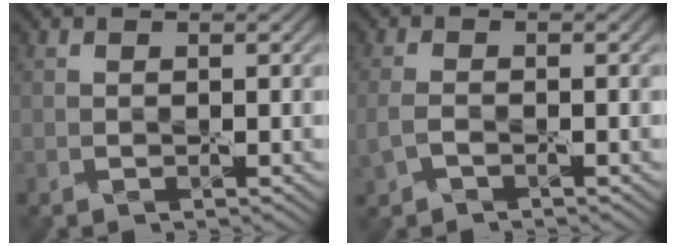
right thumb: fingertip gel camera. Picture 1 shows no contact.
{"total": 2.0, "force": [-0.7, 1.1, 1.5], "torque": [-0.045, -0.002, -0.018]}